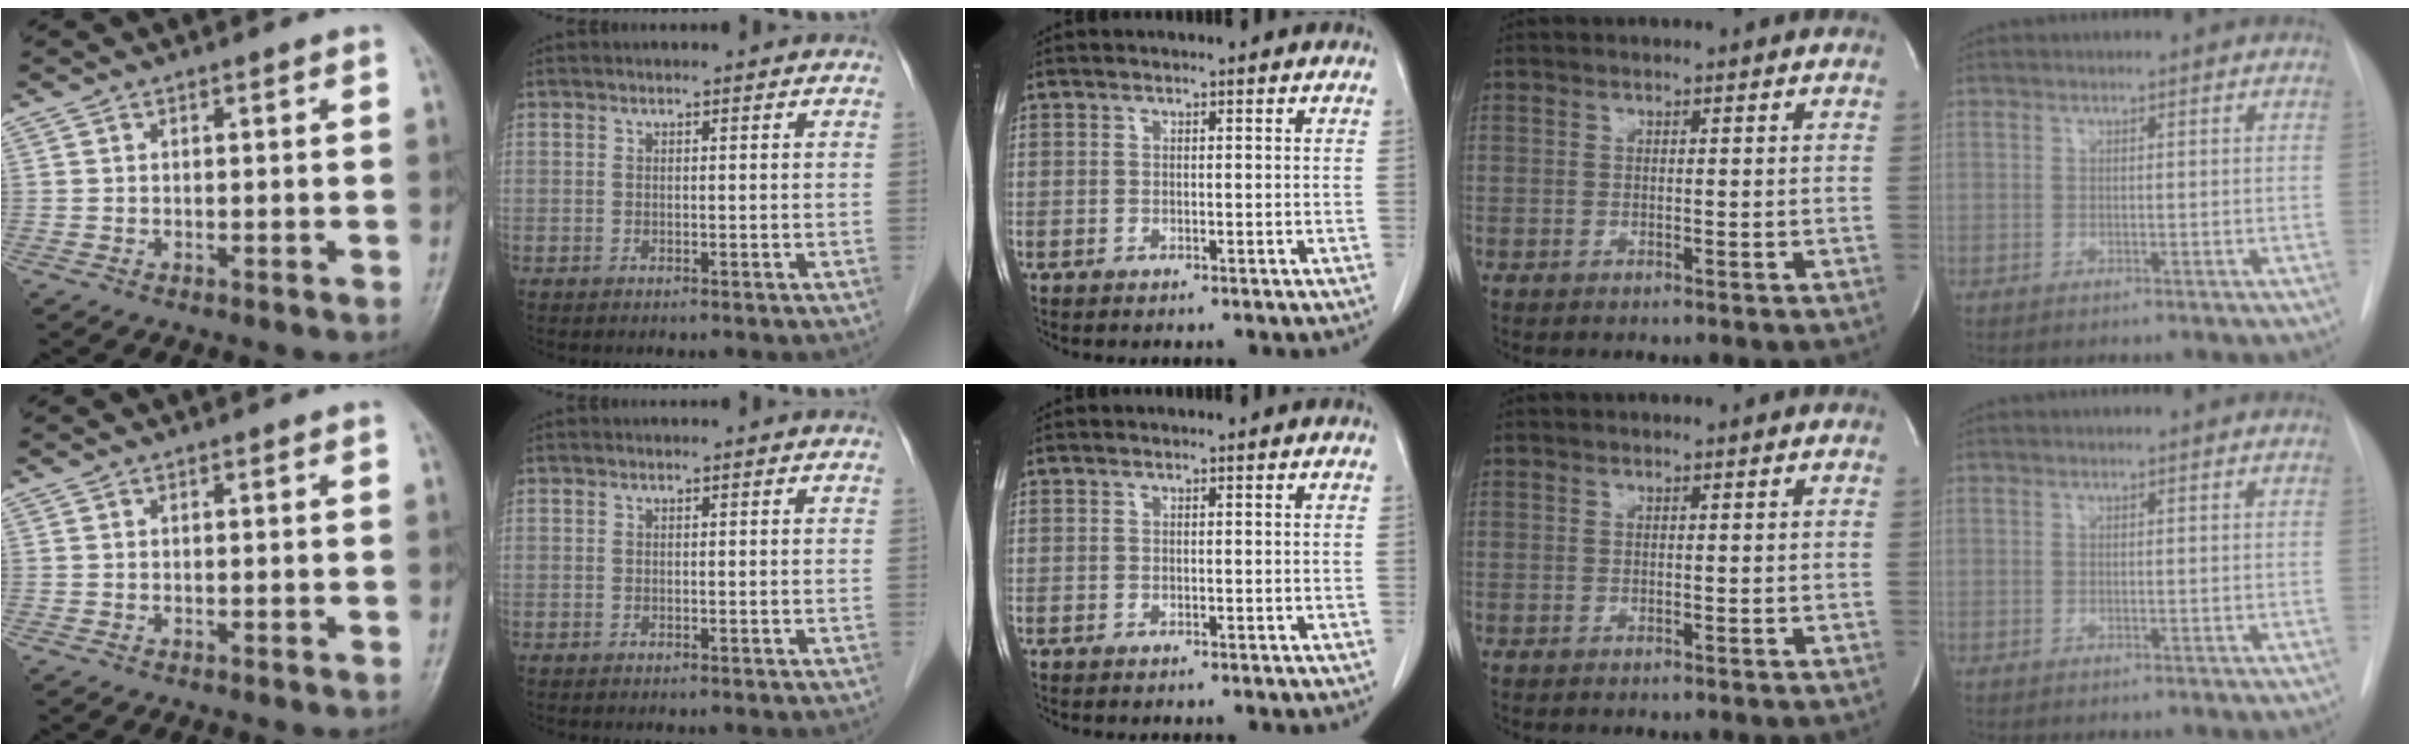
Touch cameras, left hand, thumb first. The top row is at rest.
{}